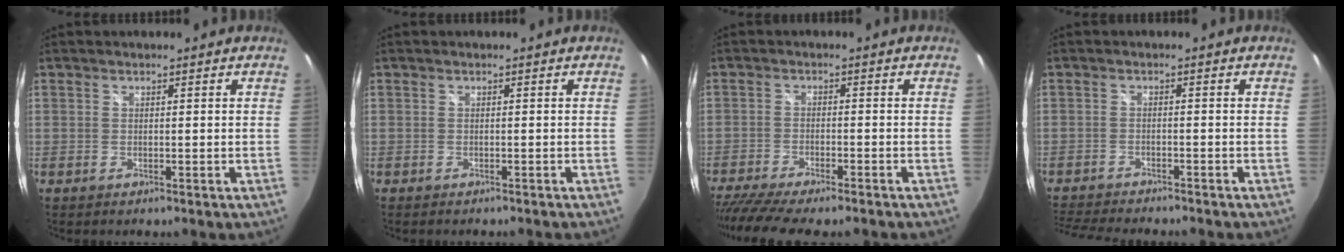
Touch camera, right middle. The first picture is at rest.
{"total": 0.8, "force": [-0.7, 0.2, 0.3], "torque": [-0.005, -0.008, -0.008]}
{"total": 11.2, "force": [-9.5, 1.5, 5.8], "torque": [-0.132, -0.039, -0.155]}
{"total": 8.3, "force": [-7.7, 1.0, 3.0], "torque": [-0.081, -0.017, -0.129]}